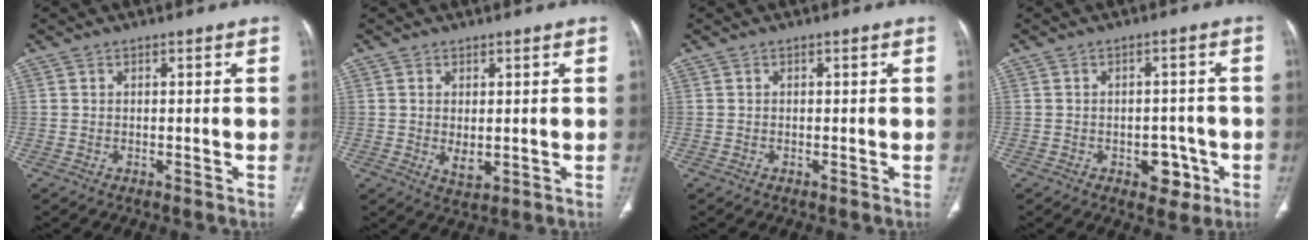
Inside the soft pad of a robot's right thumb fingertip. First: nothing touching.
{"total": 3.4, "force": [-0.1, 1.9, 2.9], "torque": [-0.046, -0.010, 0.007]}
{"total": 0.0}
{"total": 5.3, "force": [-2.1, 3.6, 3.3], "torque": [-0.016, 0.016, -0.022]}